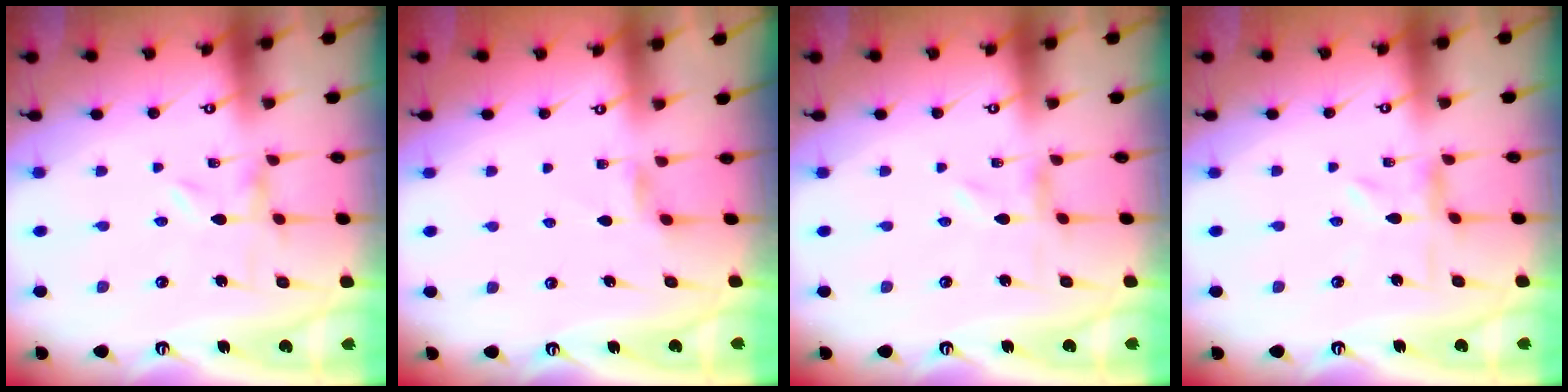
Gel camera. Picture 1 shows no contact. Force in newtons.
{"total": 2.8, "press": 2.7, "slide": 0.5}
{"total": 0.0}
{"total": 2.4, "press": 2.4, "slide": 0.3}